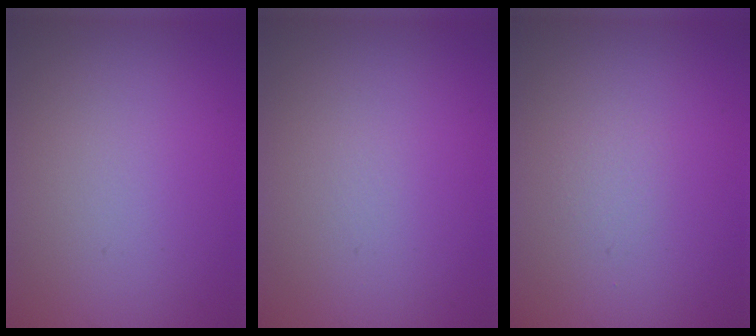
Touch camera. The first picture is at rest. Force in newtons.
{"total": 0.0}
{"total": 0.6, "press": 0.6, "slide": 0.1}